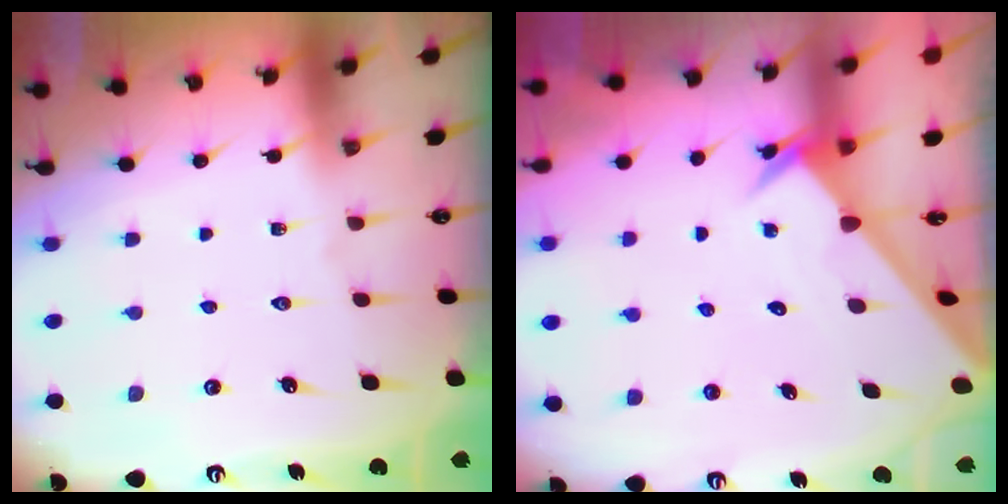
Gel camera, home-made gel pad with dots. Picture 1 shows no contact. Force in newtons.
{"total": 2.5, "press": 2.5, "slide": 0.2}